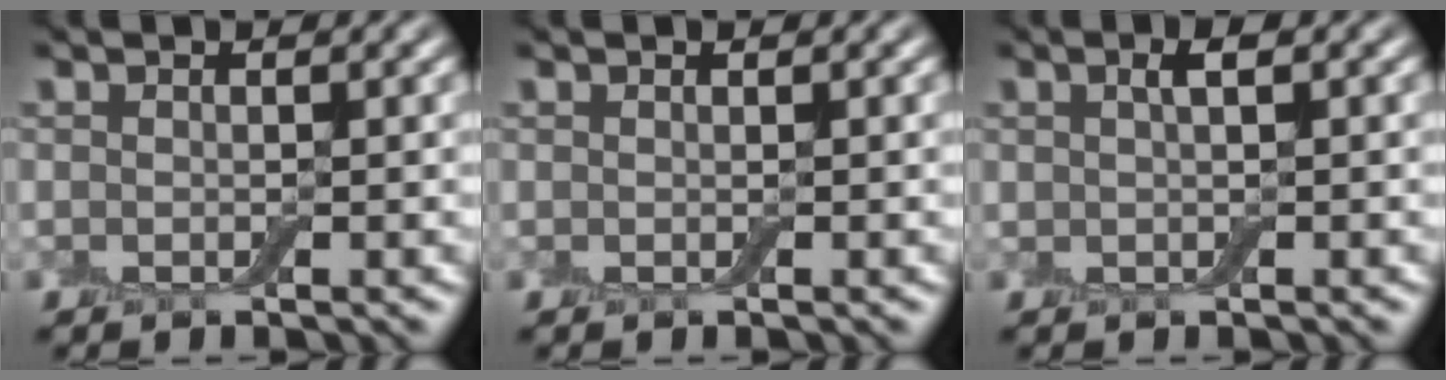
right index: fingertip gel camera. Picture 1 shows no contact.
{"total": 0.0}
{"total": 1.2, "force": [0.5, 0.3, 1.1], "torque": [-0.020, 0.006, 0.008]}